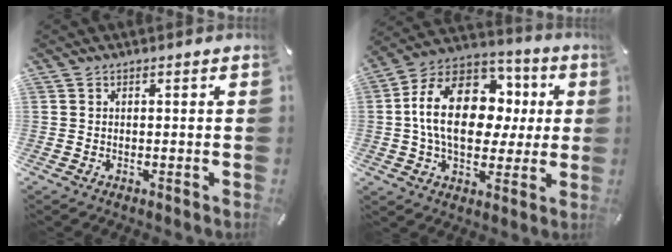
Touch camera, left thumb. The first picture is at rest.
{"total": 21.2, "force": [2.6, 15.0, 14.7], "torque": [-0.275, 0.009, 0.047]}